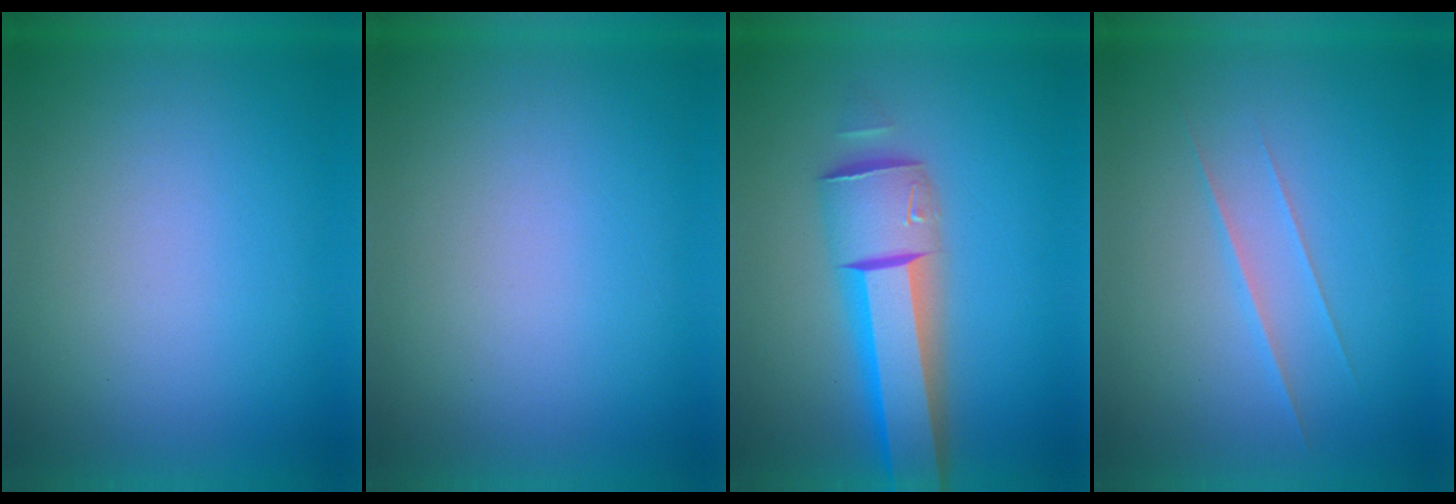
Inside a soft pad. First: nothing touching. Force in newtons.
{"total": 1.3}
{"total": 6.7}
{"total": 1.5}